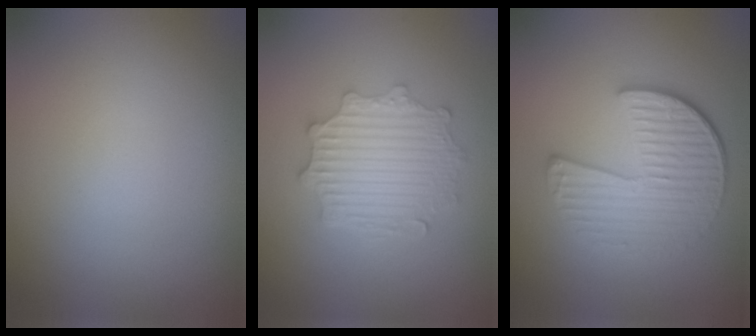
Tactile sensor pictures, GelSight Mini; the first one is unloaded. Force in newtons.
{"total": 4.4, "press": 3.6, "slide": 2.6}
{"total": 5.3, "press": 4.0, "slide": 3.5}